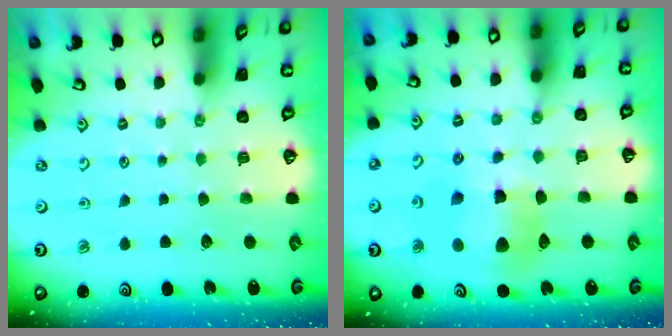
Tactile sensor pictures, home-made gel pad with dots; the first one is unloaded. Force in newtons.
{"total": 12.5, "press": 12.4, "slide": 1.7}